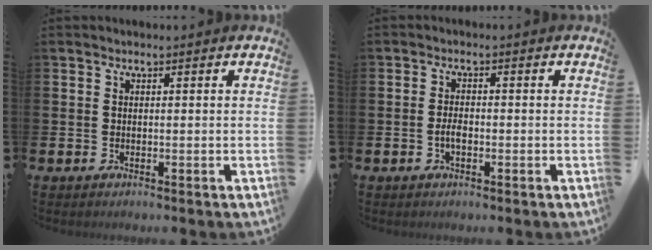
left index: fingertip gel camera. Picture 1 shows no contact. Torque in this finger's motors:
{"motor_torque": [0.54, 0.26, 0.01, 0.02]}